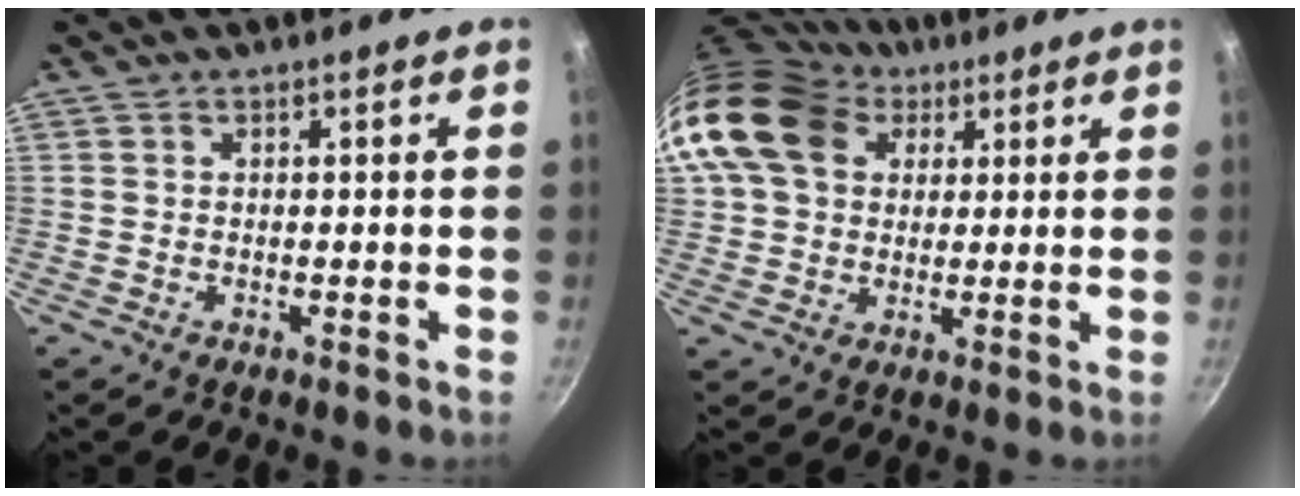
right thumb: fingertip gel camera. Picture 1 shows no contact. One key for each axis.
{"total": 17.2, "fx": 6.2, "fy": 13.1, "fz": 9.2, "tx": -0.161, "ty": 0.016, "tz": 0.101}